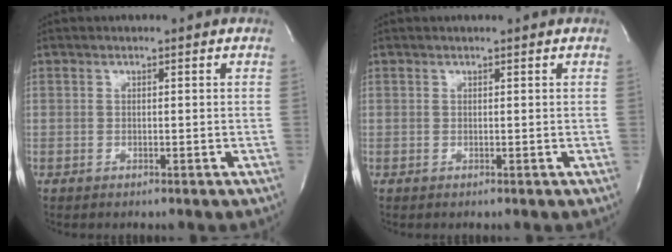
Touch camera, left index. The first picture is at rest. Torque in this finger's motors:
{"motor_torque": [0.18, -0.11, 0.04, 0.02]}